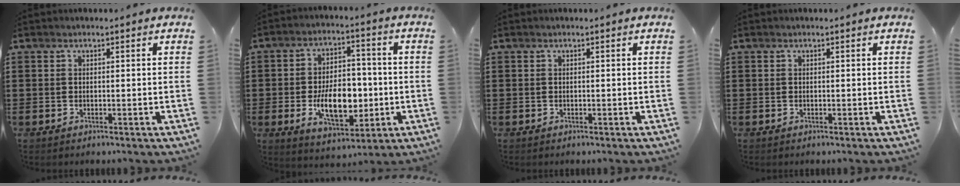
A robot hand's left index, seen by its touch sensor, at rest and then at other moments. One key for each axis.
{"total": 10.3, "fx": -1.9, "fy": 6.2, "fz": 8.0, "tx": -0.133, "ty": 0.001, "tz": -0.036}
{"total": 0.0}
{"total": 0.0}